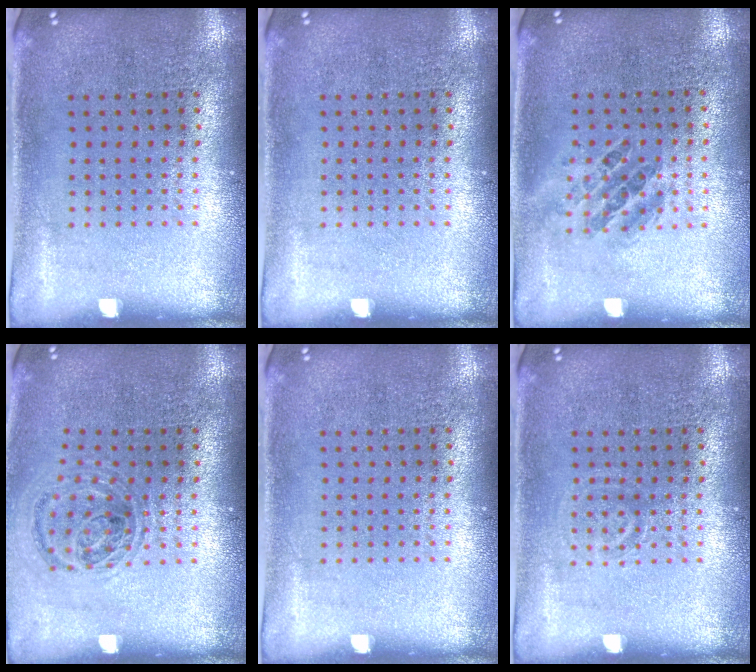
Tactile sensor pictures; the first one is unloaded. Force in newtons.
{"total": 0.0}
{"total": 0.9, "press": 0.8, "slide": 0.4}
{"total": 1.0, "press": 1.0, "slide": 0.1}
{"total": 0.0}
{"total": 0.8, "press": 0.8, "slide": 0.2}